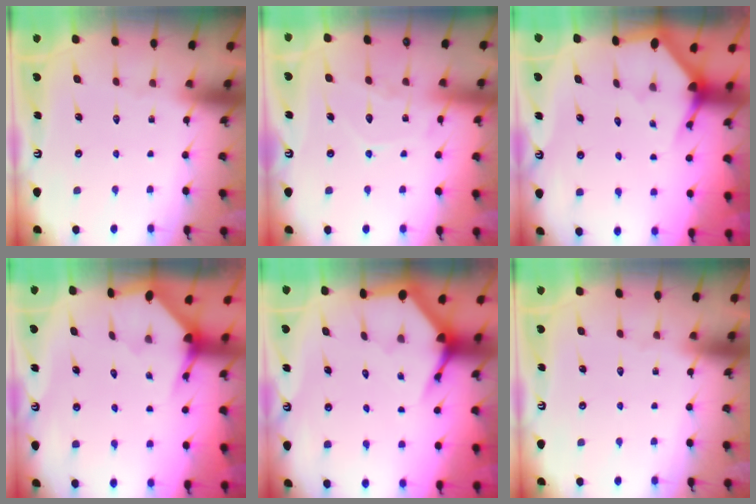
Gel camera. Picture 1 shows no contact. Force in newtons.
{"total": 9.4, "press": 9.4, "slide": 0.9}
{"total": 2.9, "press": 2.9, "slide": 0.2}
{"total": 3.0, "press": 3.0, "slide": 0.3}
{"total": 3.9, "press": 3.8, "slide": 0.5}
{"total": 0.0}